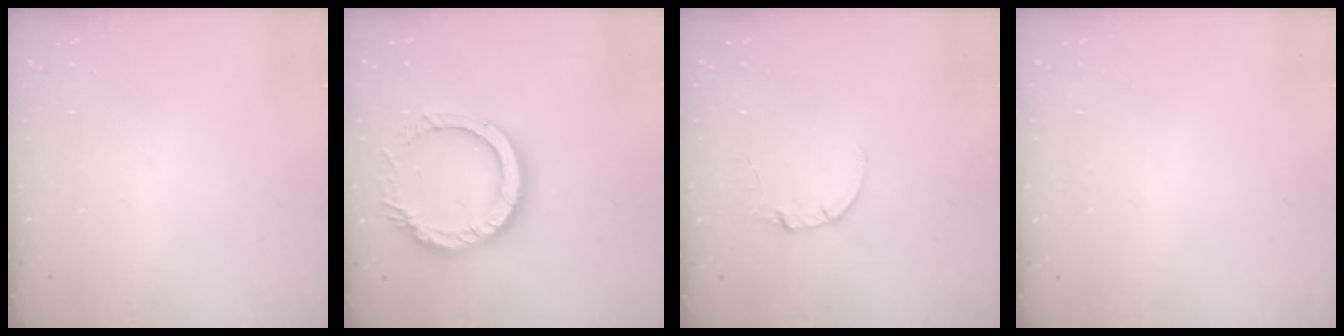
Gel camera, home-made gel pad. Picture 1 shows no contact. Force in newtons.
{"total": 14.2, "press": 14.1, "slide": 1.3}
{"total": 3.3, "press": 3.3, "slide": 0.4}
{"total": 2.5, "press": 2.5, "slide": 0.2}